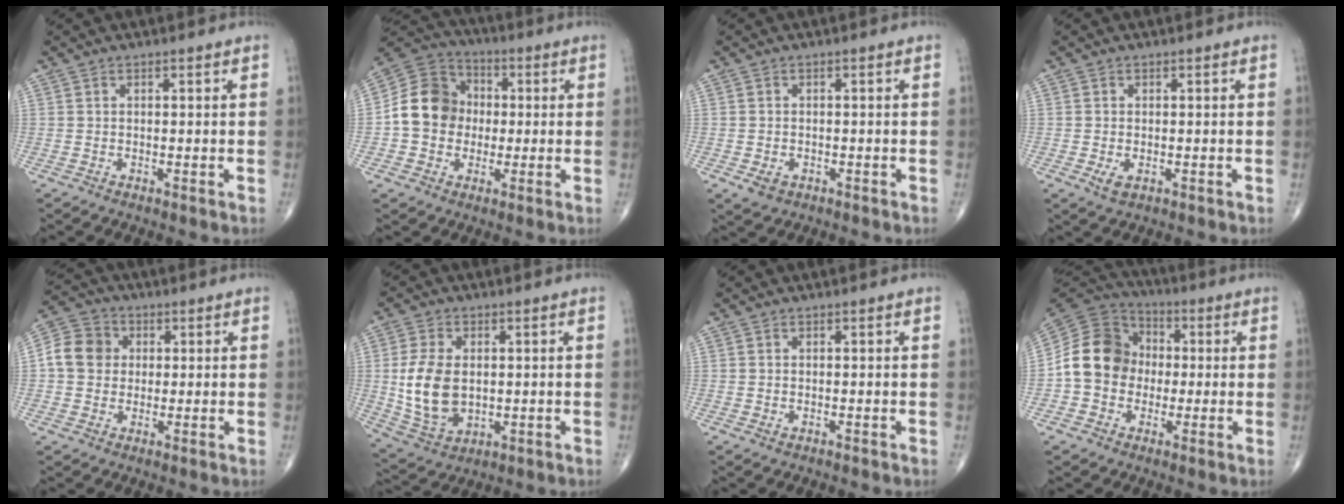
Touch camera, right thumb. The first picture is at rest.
{"total": 12.1, "force": [-0.4, 10.5, 6.0], "torque": [-0.085, 0.030, -0.018]}
{"total": 2.5, "force": [-1.1, 1.9, 1.3], "torque": [-0.019, 0.000, -0.010]}
{"total": 2.1, "force": [-0.6, 1.2, 1.6], "torque": [-0.029, -0.003, -0.008]}
{"total": 8.2, "force": [0.9, 7.3, 3.7], "torque": [-0.053, 0.016, 0.003]}
{"total": 11.9, "force": [0.2, 7.6, 9.1], "torque": [-0.172, -0.011, 0.019]}
{"total": 0.5, "force": [-0.1, 0.3, 0.3], "torque": [-0.008, 0.001, 0.001]}
{"total": 13.2, "force": [-0.7, 11.3, 6.7], "torque": [-0.102, 0.034, -0.023]}